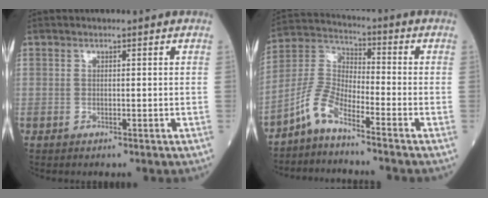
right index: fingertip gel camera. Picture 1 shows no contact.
{"total": 6.5, "force": [-5.1, 1.2, 3.9], "torque": [-0.092, 0.006, -0.112]}